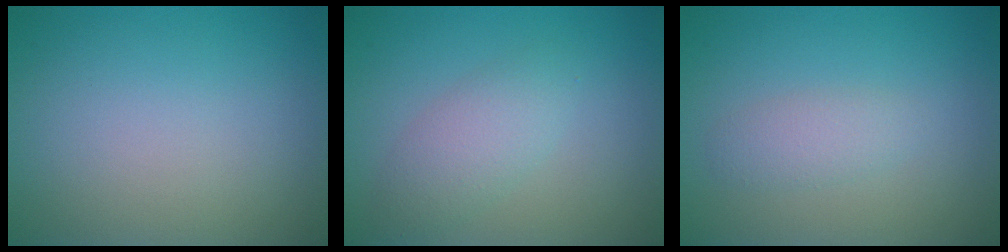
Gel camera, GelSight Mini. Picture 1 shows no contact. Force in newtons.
{"total": 2.7, "press": 2.7, "slide": 0.0}
{"total": 1.6, "press": 1.6, "slide": 0.1}